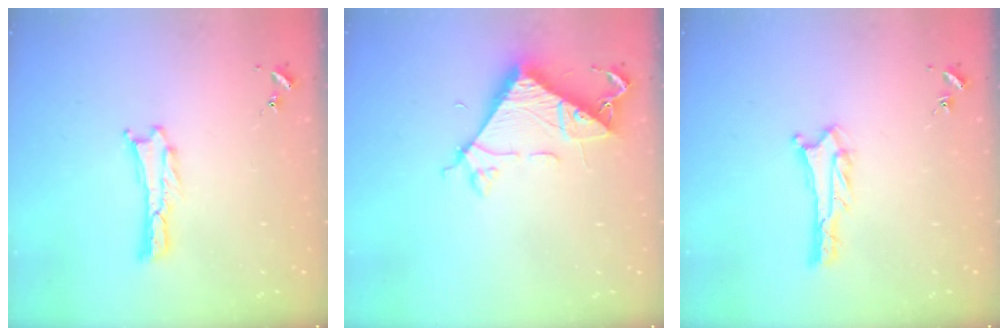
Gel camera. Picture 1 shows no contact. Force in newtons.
{"total": 8.3, "press": 8.3, "slide": 0.8}
{"total": 3.3, "press": 3.3, "slide": 0.3}